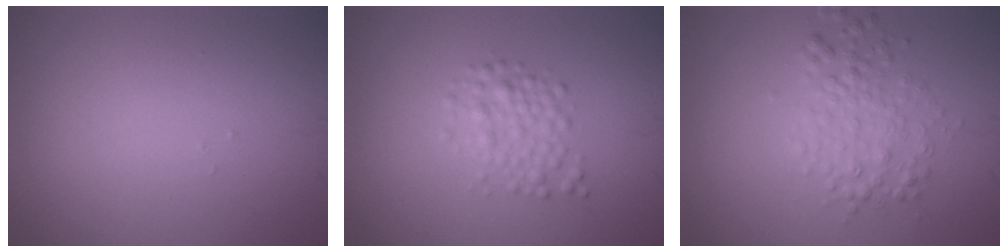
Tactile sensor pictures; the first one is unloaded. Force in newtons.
{"total": 2.5, "press": 2.5, "slide": 0.0}
{"total": 2.9, "press": 2.9, "slide": 0.0}